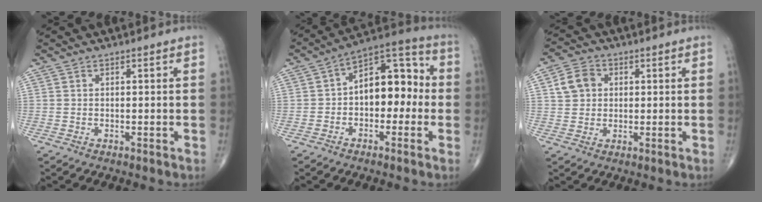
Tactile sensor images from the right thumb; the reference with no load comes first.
{"total": 12.4, "force": [-0.6, 7.6, 9.7], "torque": [-0.107, 0.040, -0.026]}
{"total": 5.8, "force": [1.3, 4.8, 2.9], "torque": [-0.041, 0.005, 0.019]}